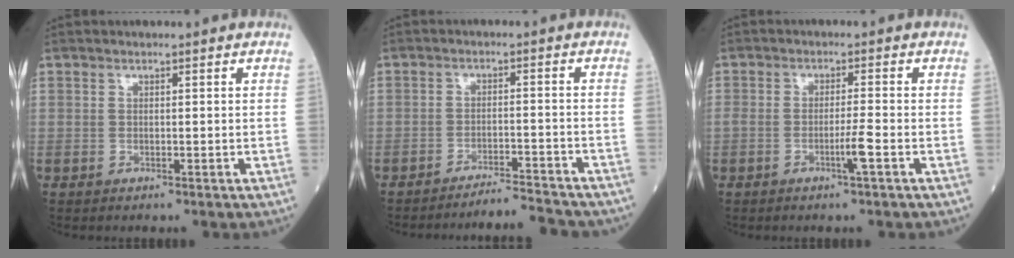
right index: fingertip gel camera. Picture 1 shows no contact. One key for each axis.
{"total": 6.7, "fx": -6.6, "fy": -0.3, "fz": 0.7, "tx": -0.006, "ty": 0.002, "tz": -0.102}
{"total": 3.0, "fx": -1.4, "fy": -0.4, "fz": 2.6, "tx": -0.049, "ty": -0.004, "tz": -0.027}